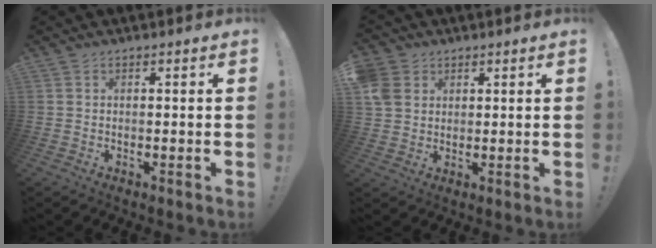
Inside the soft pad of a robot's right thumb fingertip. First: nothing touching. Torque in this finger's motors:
{"motor_torque": [1.19, 3.05, 0.31, 0.24, 0.50]}